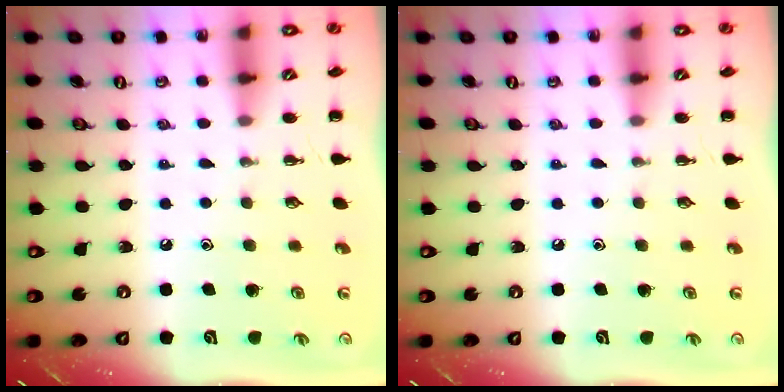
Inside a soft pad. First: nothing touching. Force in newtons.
{"total": 0.0}